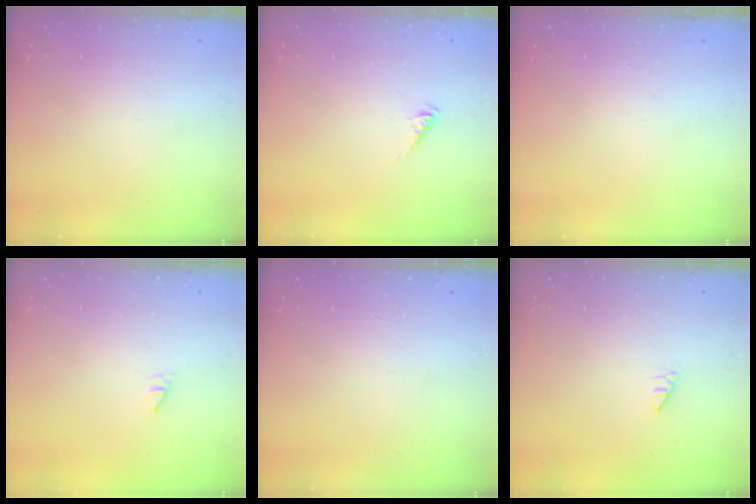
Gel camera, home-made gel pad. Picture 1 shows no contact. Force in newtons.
{"total": 2.4, "press": 2.4, "slide": 0.3}
{"total": 0.0}
{"total": 0.0}
{"total": 0.0}
{"total": 0.0}